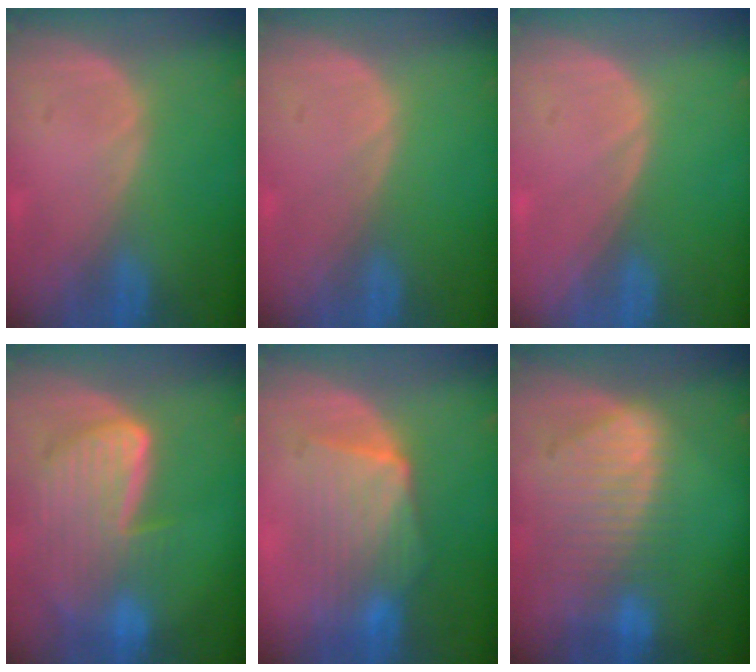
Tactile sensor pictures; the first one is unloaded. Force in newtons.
{"total": 0.0}
{"total": 0.0}
{"total": 9.1, "press": 8.0, "slide": 4.4}
{"total": 7.7, "press": 7.7, "slide": 0.4}
{"total": 9.4, "press": 8.2, "slide": 4.7}